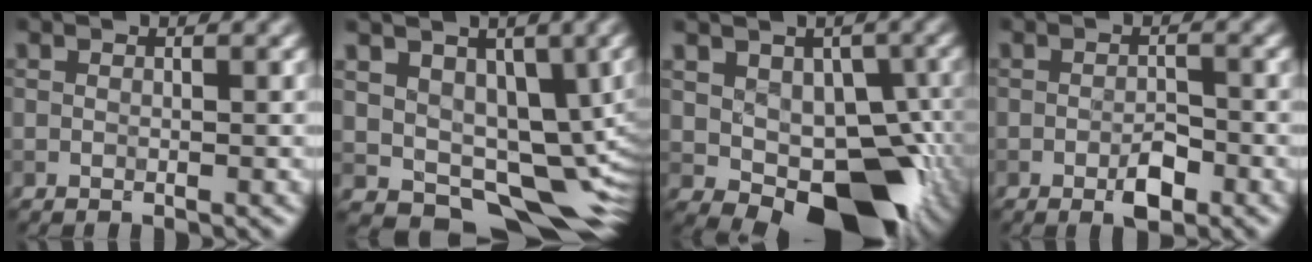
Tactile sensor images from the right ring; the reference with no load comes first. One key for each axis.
{"total": 7.3, "fx": -0.3, "fy": 5.1, "fz": 5.2, "tx": -0.061, "ty": -0.023, "tz": 0.000}
{"total": 8.9, "fx": -1.7, "fy": 5.6, "fz": 6.7, "tx": -0.083, "ty": -0.001, "tz": -0.023}
{"total": 1.9, "fx": -0.8, "fy": 0.6, "fz": 1.6, "tx": -0.025, "ty": 0.001, "tz": -0.014}